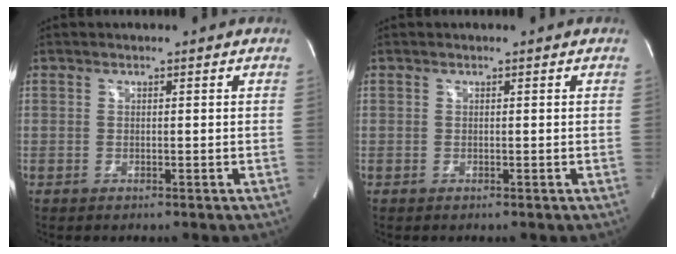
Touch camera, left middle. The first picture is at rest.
{"total": 0.0}